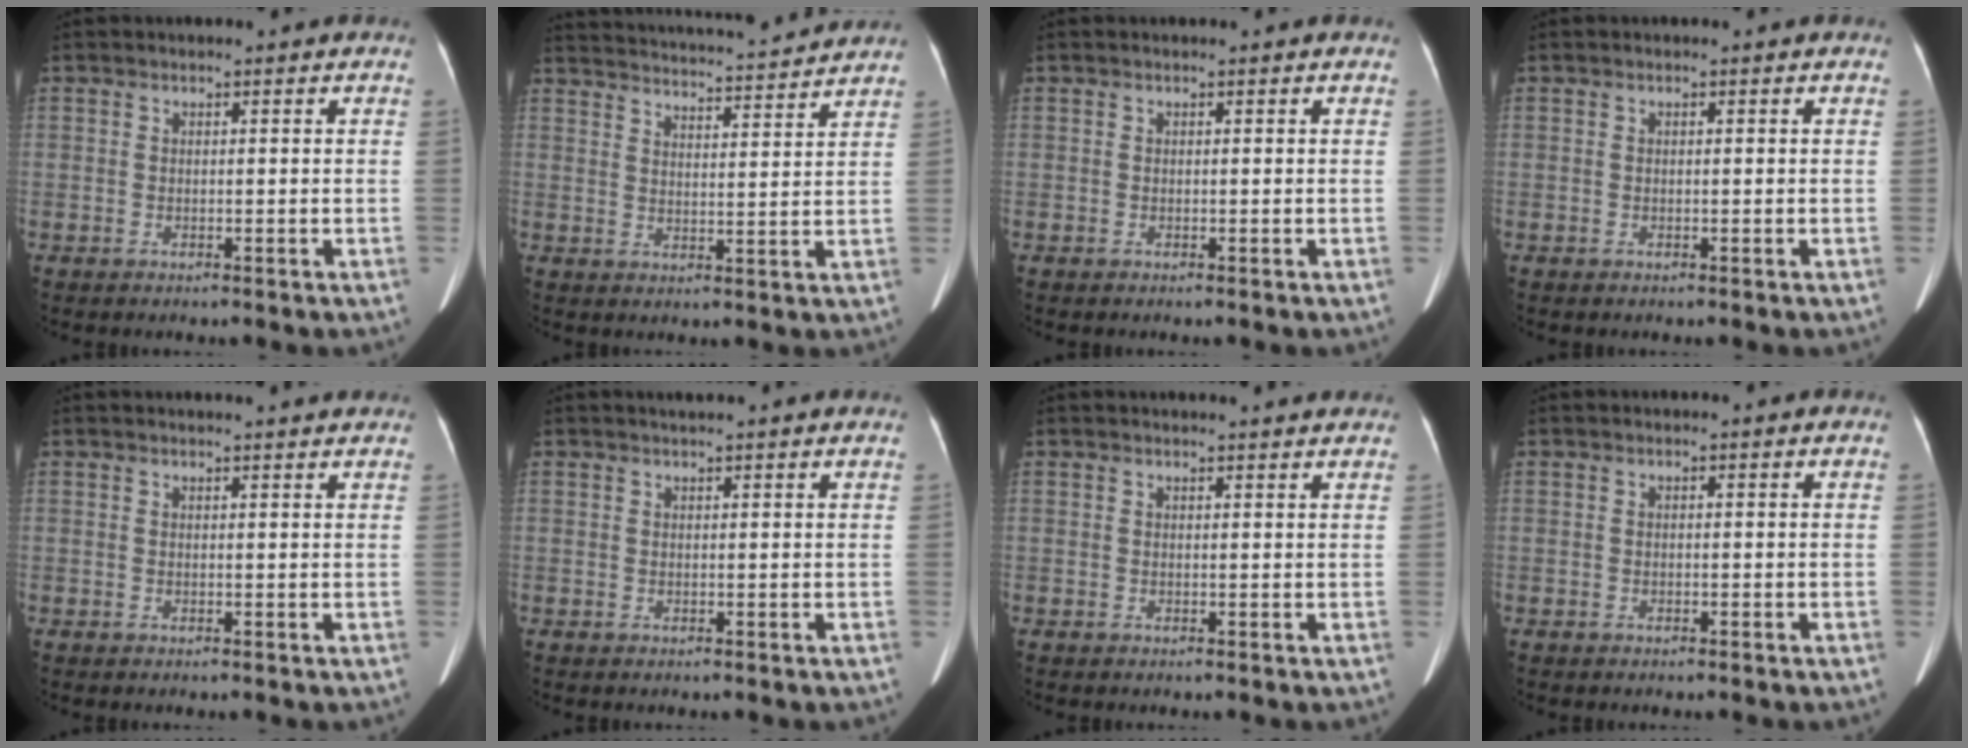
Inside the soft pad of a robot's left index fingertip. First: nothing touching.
{"total": 17.4, "force": [16.6, 0.5, 5.0], "torque": [-0.091, 0.010, 0.233]}
{"total": 0.0}
{"total": 0.0}
{"total": 3.2, "force": [3.1, -0.1, 0.7], "torque": [-0.010, 0.010, 0.033]}
{"total": 2.4, "force": [2.1, -0.3, 1.1], "torque": [-0.014, 0.017, 0.032]}
{"total": 3.8, "force": [3.7, -0.1, 0.9], "torque": [-0.013, 0.010, 0.037]}
{"total": 0.0}